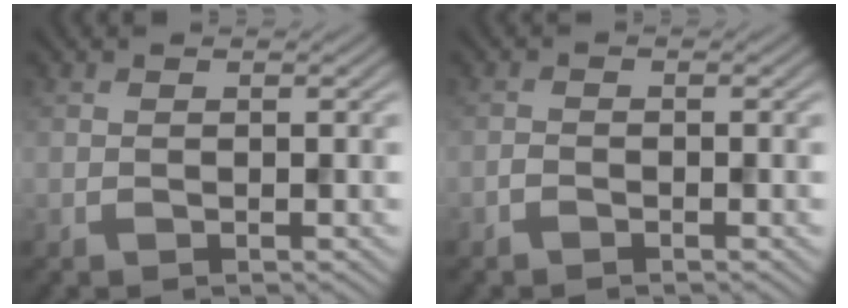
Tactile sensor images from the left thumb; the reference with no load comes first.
{"total": 1.0, "force": [-0.8, 0.4, 0.4], "torque": [-0.007, 0.003, -0.017]}